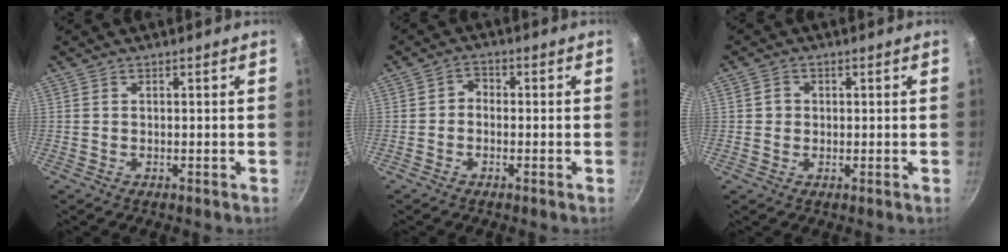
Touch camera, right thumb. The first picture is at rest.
{"total": 2.1, "force": [-0.6, 1.7, 1.1], "torque": [-0.010, 0.011, -0.018]}
{"total": 2.1, "force": [0.1, 2.0, 0.7], "torque": [-0.003, 0.005, -0.001]}